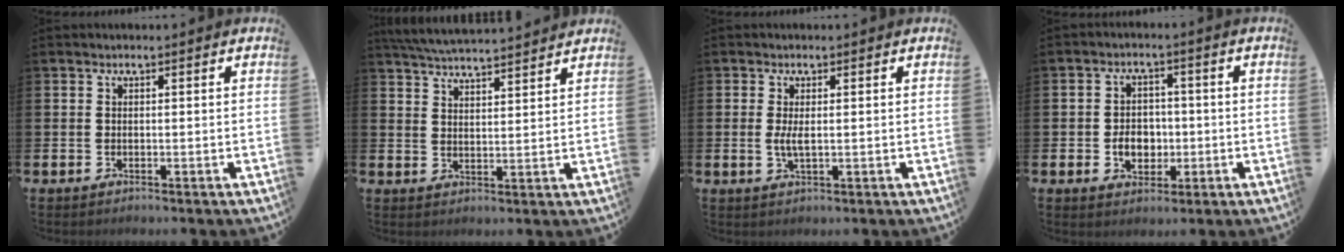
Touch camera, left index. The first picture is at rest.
{"total": 5.7, "force": [5.6, 0.1, 1.0], "torque": [-0.039, -0.028, 0.102]}
{"total": 1.9, "force": [0.2, 0.6, 1.8], "torque": [-0.032, 0.000, 0.001]}
{"total": 4.3, "force": [-0.8, 3.4, 2.5], "torque": [-0.027, -0.003, -0.025]}